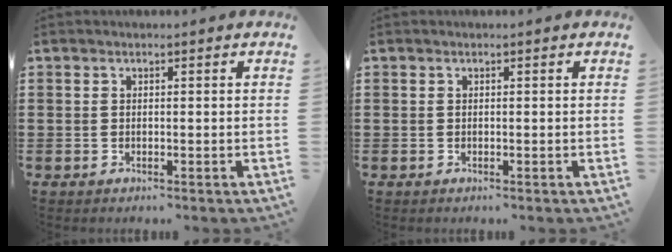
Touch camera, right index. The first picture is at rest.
{"total": 0.0}